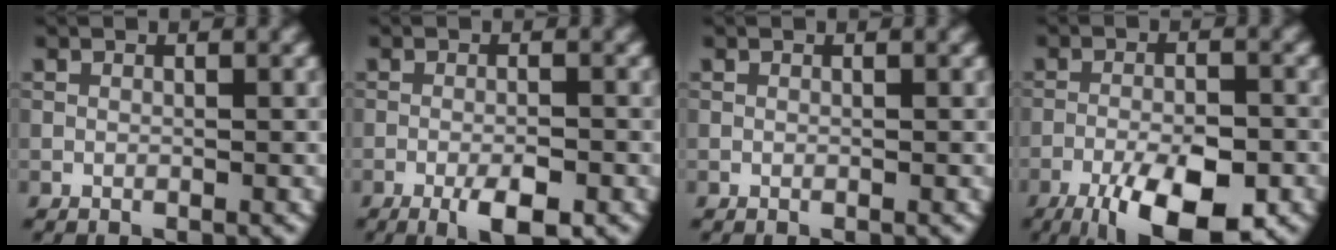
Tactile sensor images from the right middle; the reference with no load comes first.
{"total": 3.7, "force": [-2.1, 0.9, 3.0], "torque": [-0.054, -0.003, -0.034]}
{"total": 0.0}
{"total": 10.3, "force": [-6.3, 3.5, 7.5], "torque": [-0.130, -0.025, -0.098]}